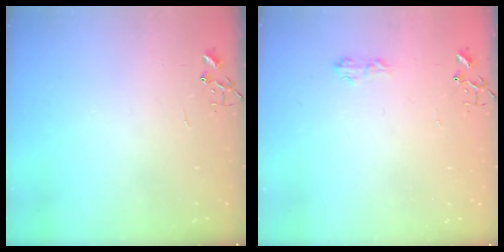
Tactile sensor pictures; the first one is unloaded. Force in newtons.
{"total": 5.9, "press": 5.9, "slide": 0.8}